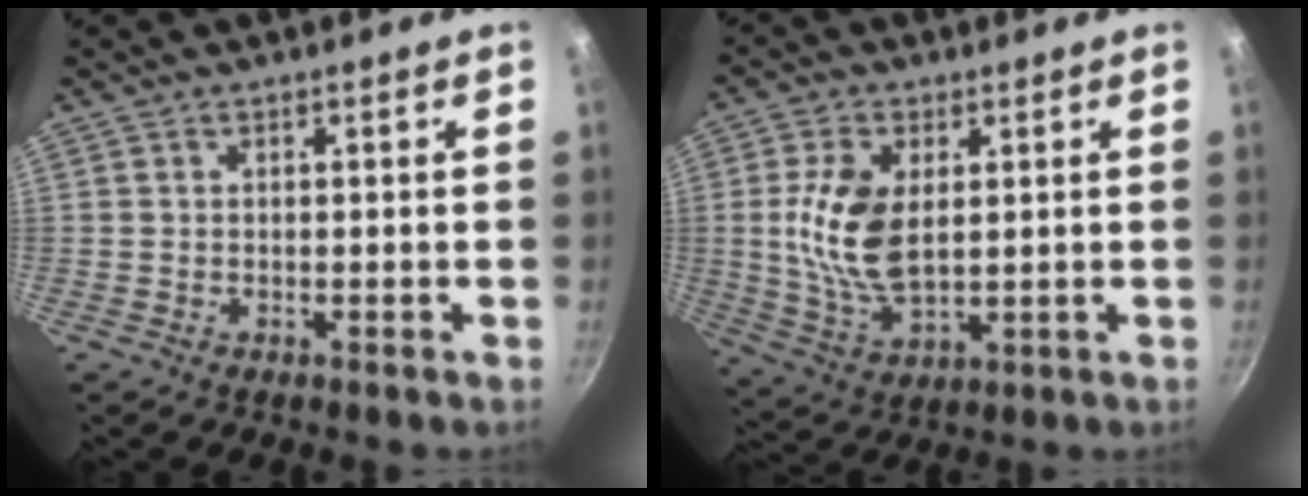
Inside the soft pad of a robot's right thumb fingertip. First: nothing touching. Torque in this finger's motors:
{"motor_torque": [-0.44, 1.04, 1.13, 0.22, 0.17]}